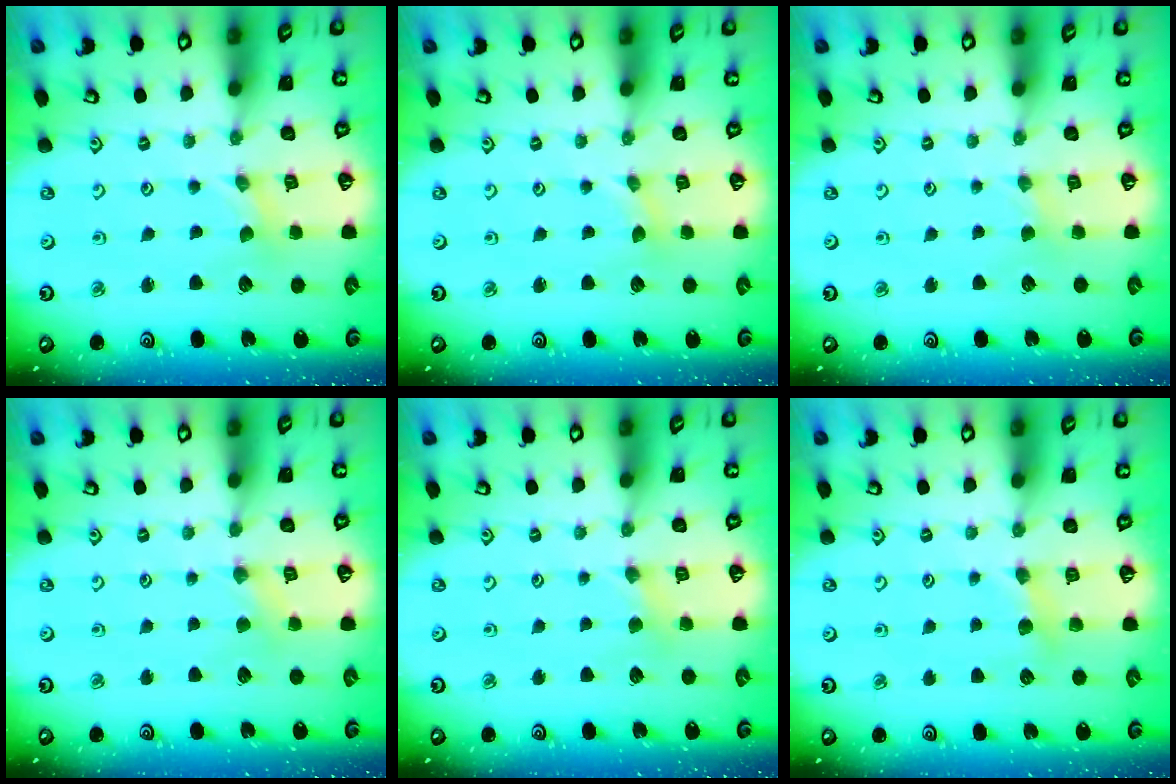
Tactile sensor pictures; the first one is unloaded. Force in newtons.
{"total": 0.7, "press": 0.7, "slide": 0.1}
{"total": 1.4, "press": 1.4, "slide": 0.3}
{"total": 1.9, "press": 1.9, "slide": 0.5}
{"total": 2.8, "press": 2.8, "slide": 0.5}
{"total": 5.9, "press": 5.9, "slide": 0.9}